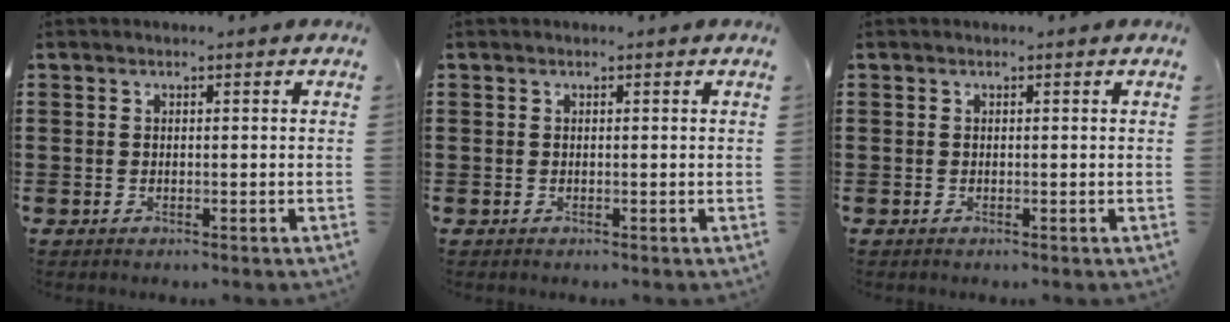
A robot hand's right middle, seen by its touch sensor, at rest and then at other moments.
{"total": 0.0}
{"total": 0.0}